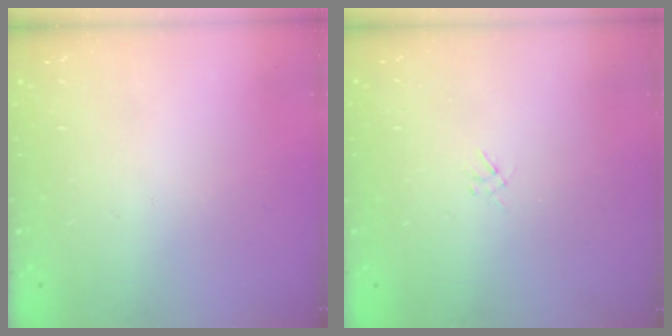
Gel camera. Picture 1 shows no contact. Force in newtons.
{"total": 1.0, "press": 0.9, "slide": 0.4}